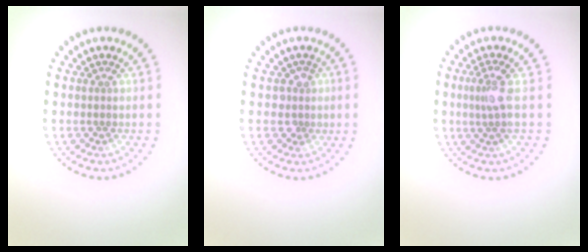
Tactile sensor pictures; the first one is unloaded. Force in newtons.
{"total": 1.5, "press": 1.3, "slide": 0.8}
{"total": 2.1, "press": 1.6, "slide": 1.3}